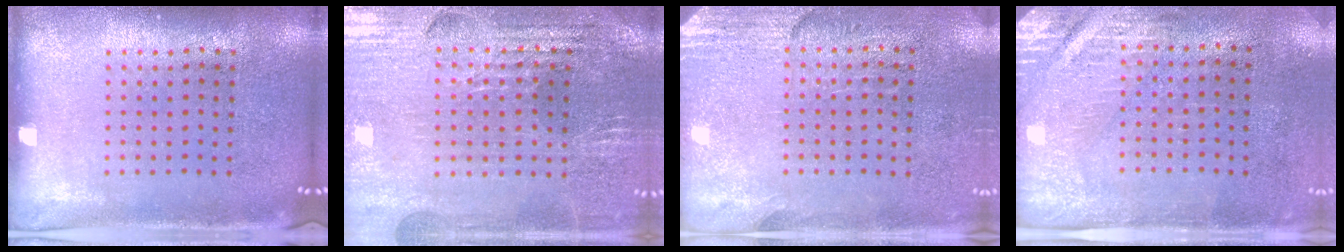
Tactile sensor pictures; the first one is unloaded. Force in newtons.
{"total": 2.9, "press": 2.8, "slide": 0.4}
{"total": 2.8, "press": 2.5, "slide": 1.4}
{"total": 2.9, "press": 2.5, "slide": 1.5}